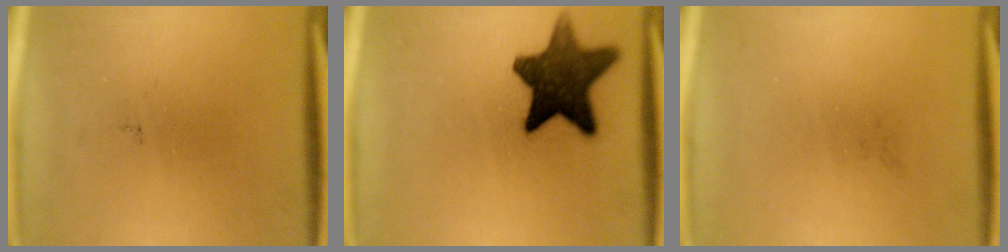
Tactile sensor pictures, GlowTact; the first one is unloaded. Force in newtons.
{"total": 13.4}
{"total": 0.0}